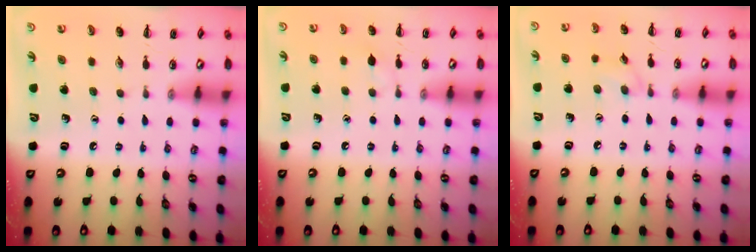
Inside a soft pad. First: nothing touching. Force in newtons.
{"total": 3.7, "press": 3.6, "slide": 0.9}
{"total": 4.8, "press": 4.4, "slide": 1.9}